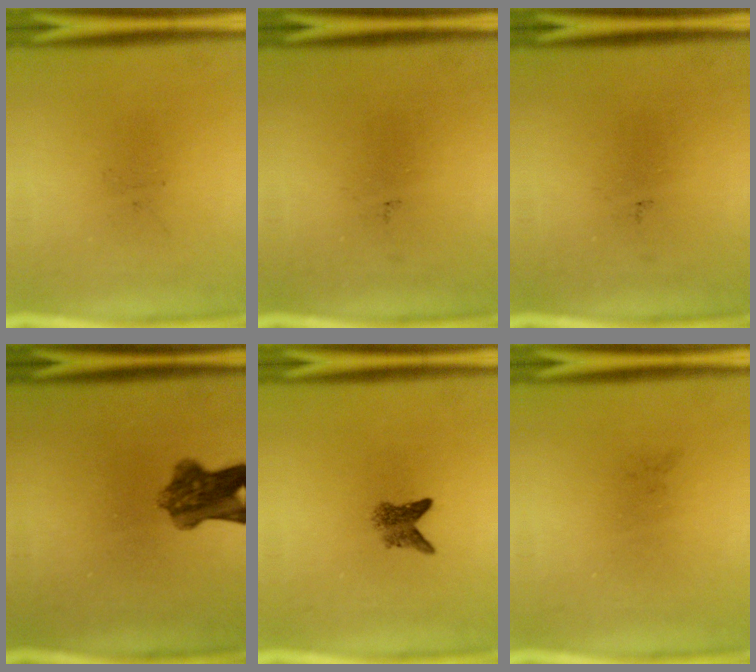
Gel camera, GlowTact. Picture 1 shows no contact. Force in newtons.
{"total": 0.0}
{"total": 0.0}
{"total": 7.1}
{"total": 2.6}
{"total": 0.0}